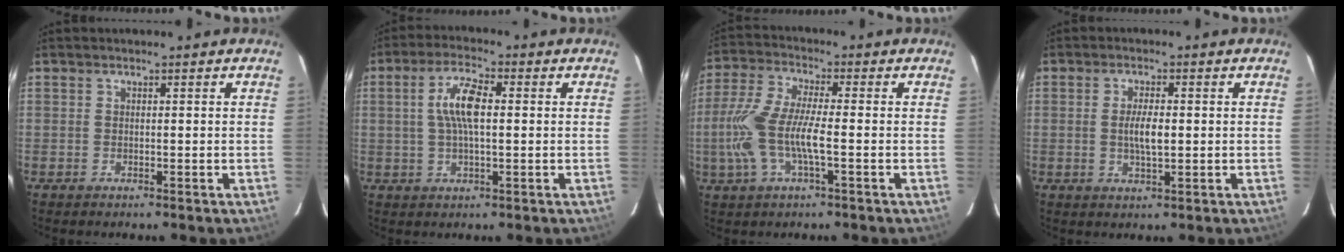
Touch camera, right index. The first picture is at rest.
{"total": 7.2, "force": [0.9, 2.2, 6.8], "torque": [-0.133, 0.011, 0.017]}
{"total": 12.0, "force": [-2.2, 2.8, 11.4], "torque": [-0.252, 0.000, -0.045]}
{"total": 4.1, "force": [0.0, 1.3, 3.9], "torque": [-0.072, -0.002, 0.001]}